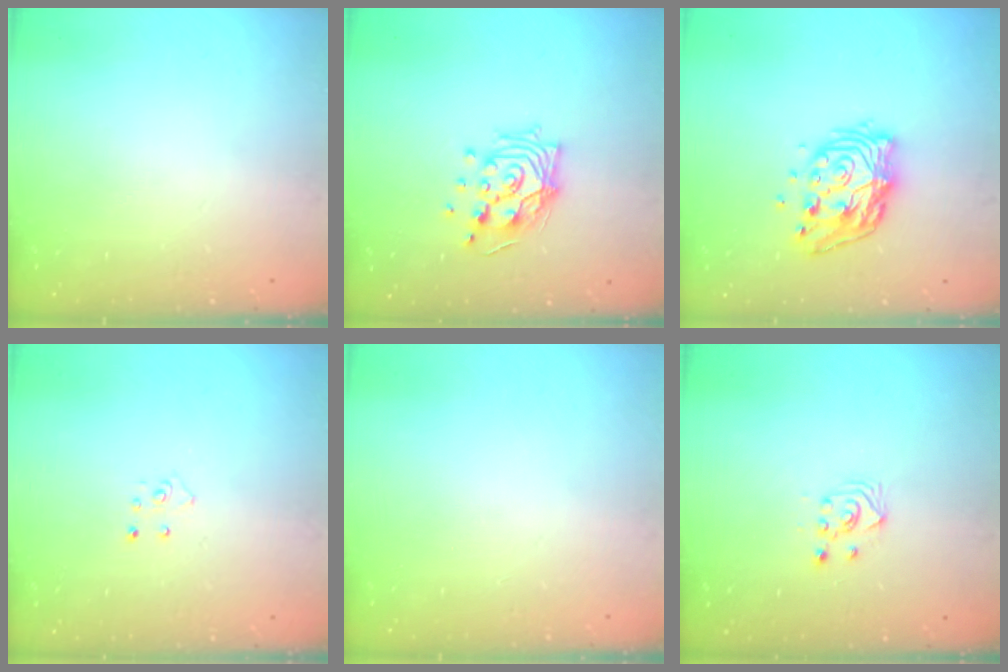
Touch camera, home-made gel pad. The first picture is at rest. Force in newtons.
{"total": 14.4, "press": 13.6, "slide": 4.7}
{"total": 13.7, "press": 13.7, "slide": 1.2}
{"total": 3.9, "press": 3.9, "slide": 0.3}
{"total": 0.0}
{"total": 2.6, "press": 2.6, "slide": 0.3}